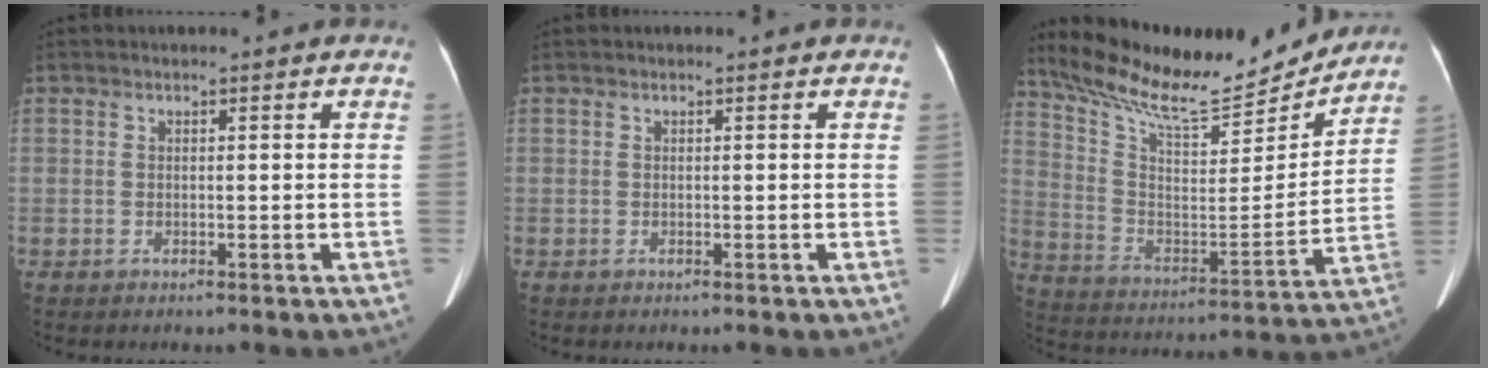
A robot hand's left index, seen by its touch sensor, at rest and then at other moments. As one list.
[{"total": 0.0}, {"total": 20.7, "force": [19.0, 3.6, 7.4], "torque": [-0.139, -0.016, 0.304]}]